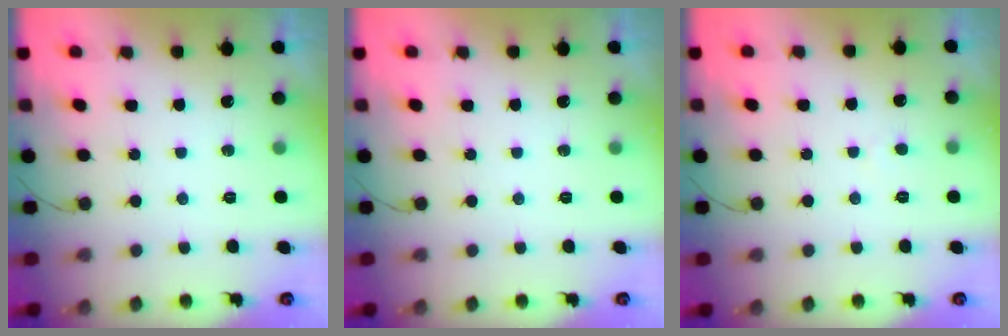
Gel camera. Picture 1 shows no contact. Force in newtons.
{"total": 0.0}
{"total": 1.6, "press": 1.6, "slide": 0.1}